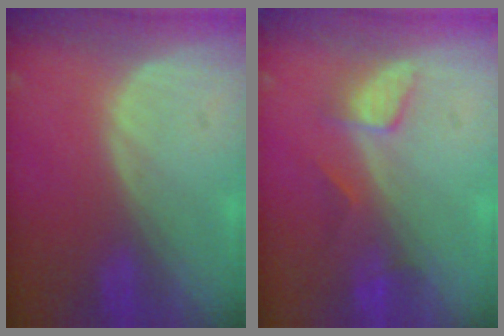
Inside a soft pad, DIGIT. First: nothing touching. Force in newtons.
{"total": 3.4, "press": 3.4, "slide": 0.3}